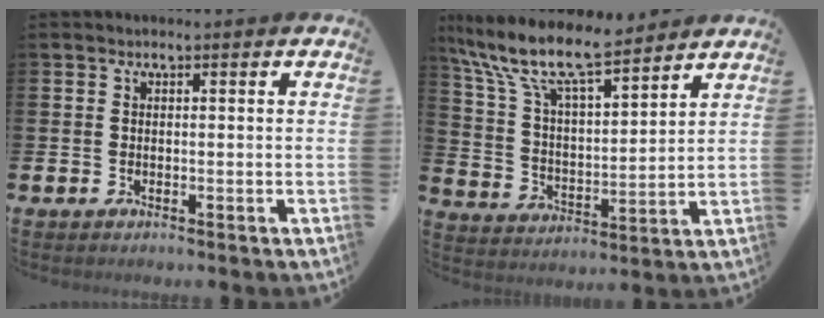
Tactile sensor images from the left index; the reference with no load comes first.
{"total": 11.3, "force": [9.8, 2.5, 5.0], "torque": [-0.140, -0.054, 0.173]}